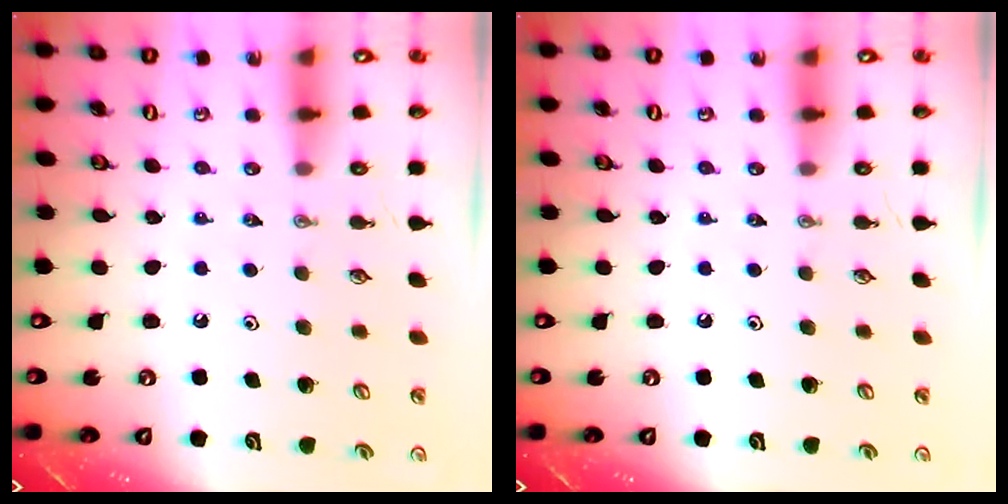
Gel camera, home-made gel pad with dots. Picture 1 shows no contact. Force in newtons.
{"total": 0.0}